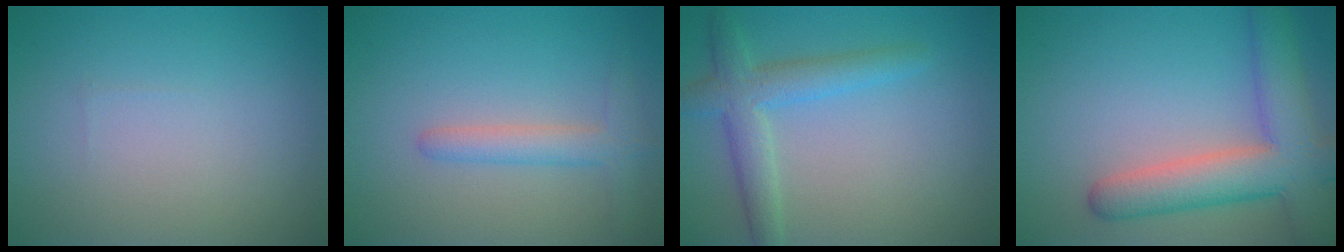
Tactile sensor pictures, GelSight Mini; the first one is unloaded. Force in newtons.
{"total": 2.6, "press": 2.6, "slide": 0.1}
{"total": 3.8, "press": 3.8, "slide": 0.2}
{"total": 7.4, "press": 7.4, "slide": 0.5}